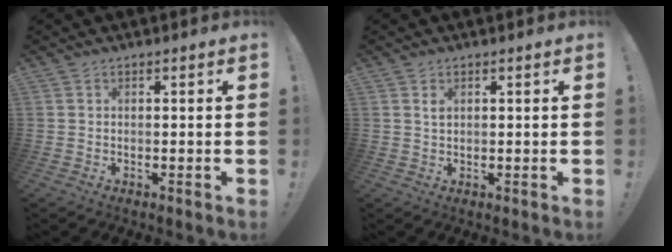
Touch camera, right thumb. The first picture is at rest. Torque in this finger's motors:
{"motor_torque": [0.22, 0.31, 0.26, -0.24, 0.00]}